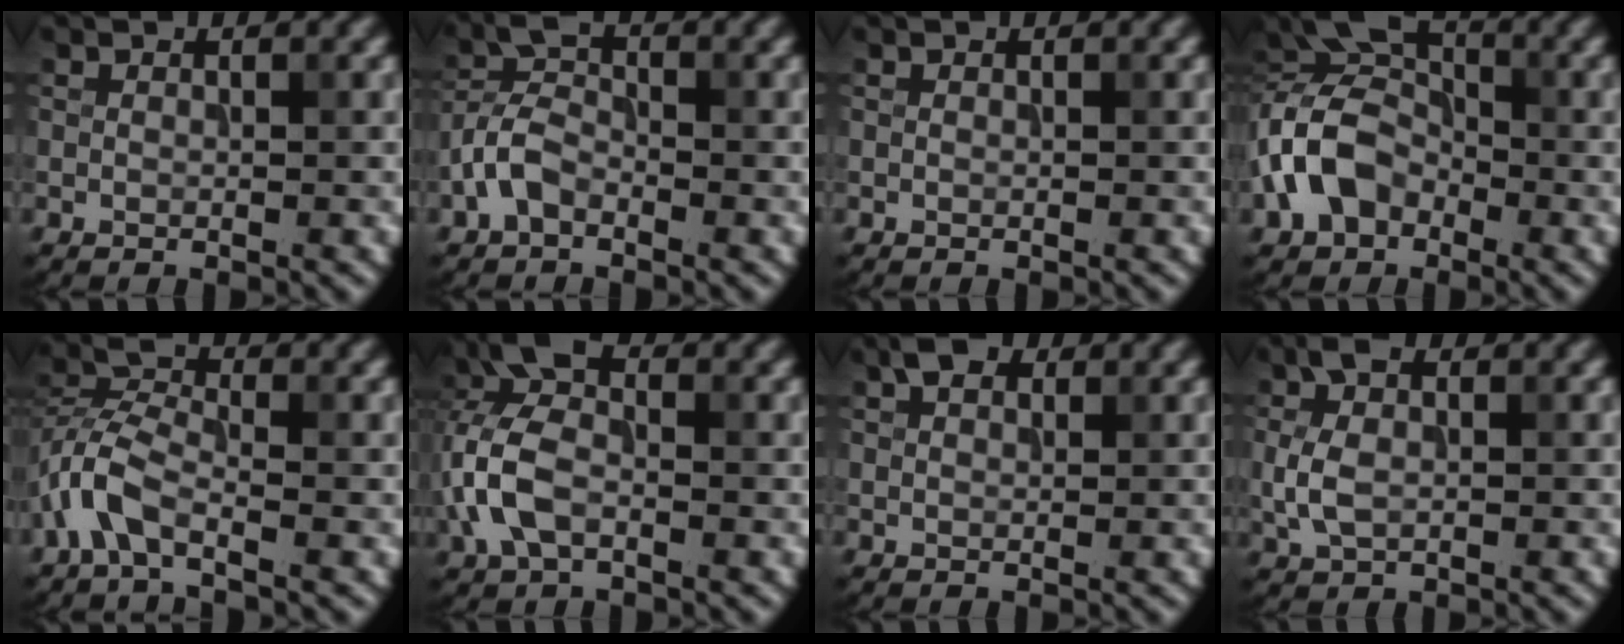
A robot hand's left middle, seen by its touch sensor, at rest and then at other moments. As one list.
[{"total": 3.1, "force": [-1.8, 1.7, 1.9], "torque": [-0.038, 0.011, -0.047]}, {"total": 0.0}, {"total": 6.4, "force": [-2.2, 4.6, 3.9], "torque": [-0.074, 0.015, -0.059]}, {"total": 4.0, "force": [-2.1, 1.8, 2.9], "torque": [-0.061, 0.011, -0.054]}, {"total": 6.8, "force": [-0.7, 4.3, 5.2], "torque": [-0.128, 0.016, -0.031]}, {"total": 2.4, "force": [1.4, 1.4, 1.4], "torque": [-0.026, 0.006, 0.023]}, {"total": 3.7, "force": [0.2, 2.4, 2.8], "torque": [-0.068, 0.008, -0.001]}]